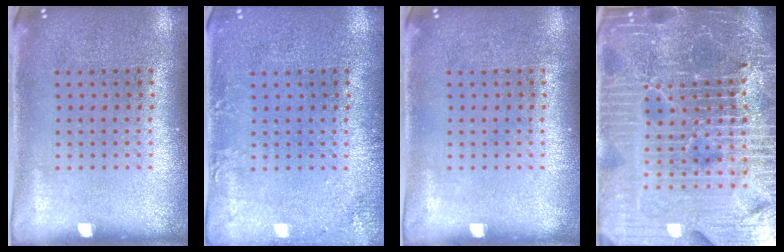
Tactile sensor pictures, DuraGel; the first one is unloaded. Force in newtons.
{"total": 1.6, "press": 1.6, "slide": 0.1}
{"total": 0.0}
{"total": 7.1, "press": 6.2, "slide": 3.6}